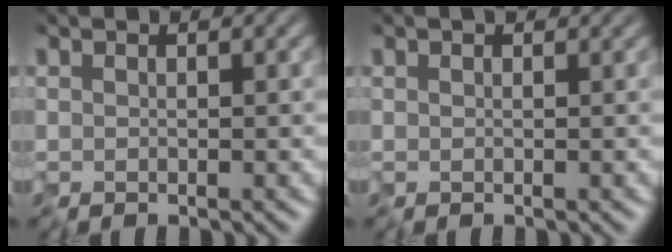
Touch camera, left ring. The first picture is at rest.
{"total": 1.6, "force": [1.0, 0.8, 1.0], "torque": [-0.018, 0.009, 0.011]}